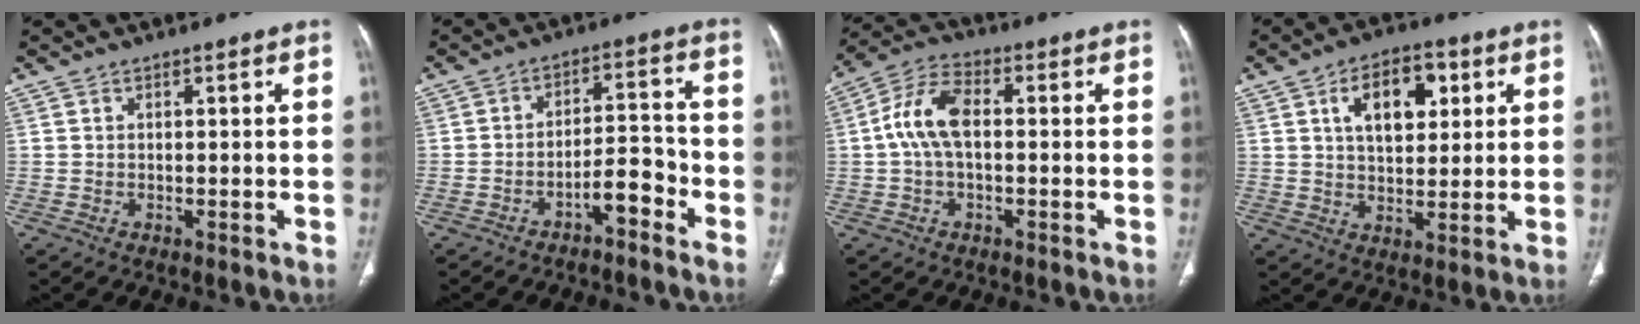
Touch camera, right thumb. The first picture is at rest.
{"total": 6.0, "force": [-3.8, 2.3, 4.1], "torque": [-0.054, 0.047, -0.059]}
{"total": 9.1, "force": [0.2, 5.0, 7.6], "torque": [-0.158, 0.027, -0.002]}
{"total": 11.2, "force": [3.9, 6.4, 8.3], "torque": [-0.100, -0.003, 0.061]}